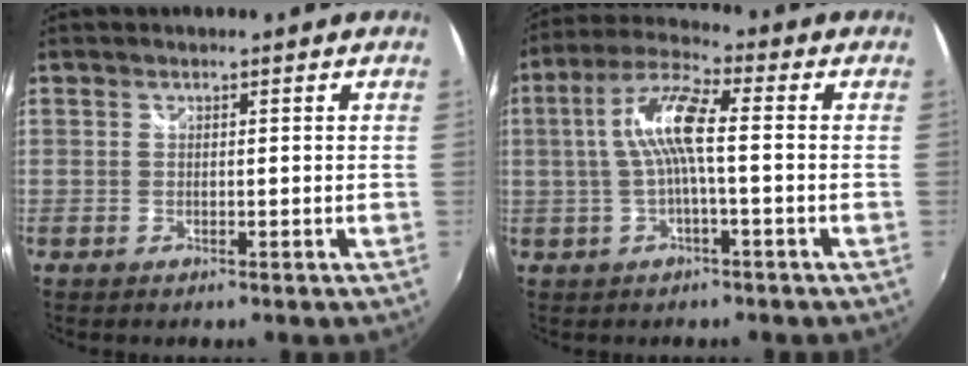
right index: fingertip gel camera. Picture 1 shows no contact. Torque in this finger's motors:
{"motor_torque": [1.26, -0.13, 0.70, 0.17]}